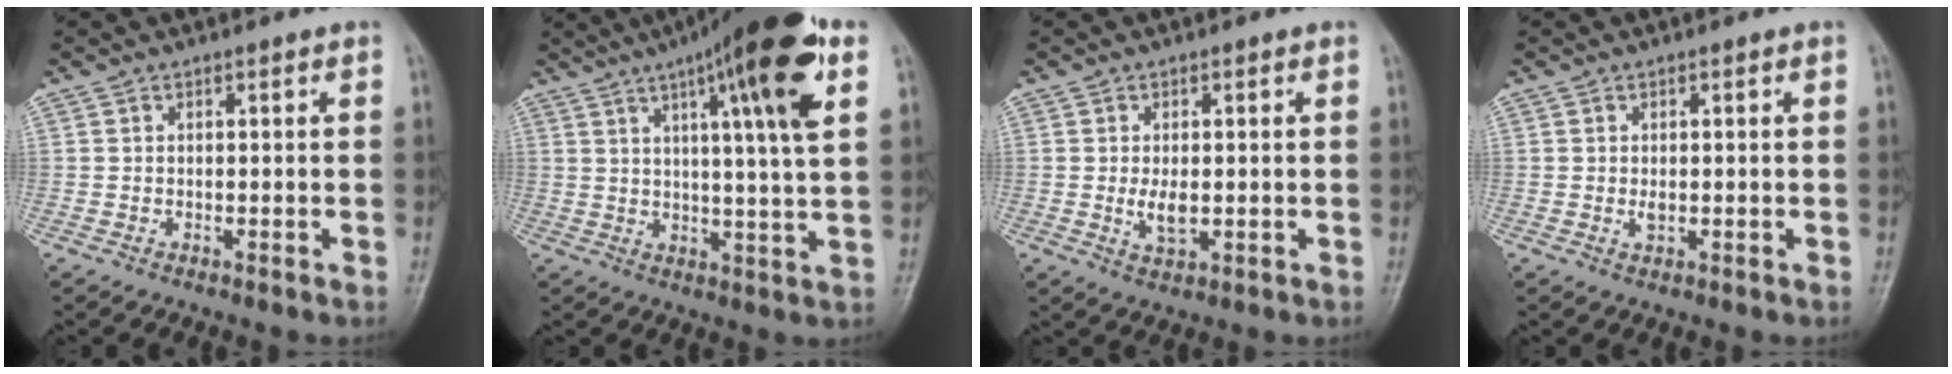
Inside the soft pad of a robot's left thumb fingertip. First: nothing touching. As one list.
[{"total": 18.1, "force": [8.1, 2.5, 16.0], "torque": [-0.230, -0.016, 0.113]}, {"total": 3.9, "force": [-0.3, 2.0, 3.3], "torque": [-0.059, -0.008, -0.002]}, {"total": 1.4, "force": [-0.1, 0.8, 1.2], "torque": [-0.017, -0.002, -0.001]}]